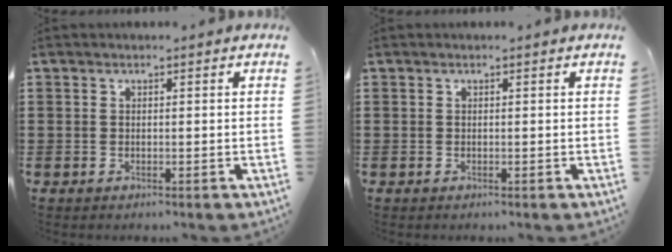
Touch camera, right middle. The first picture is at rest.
{"total": 0.0}